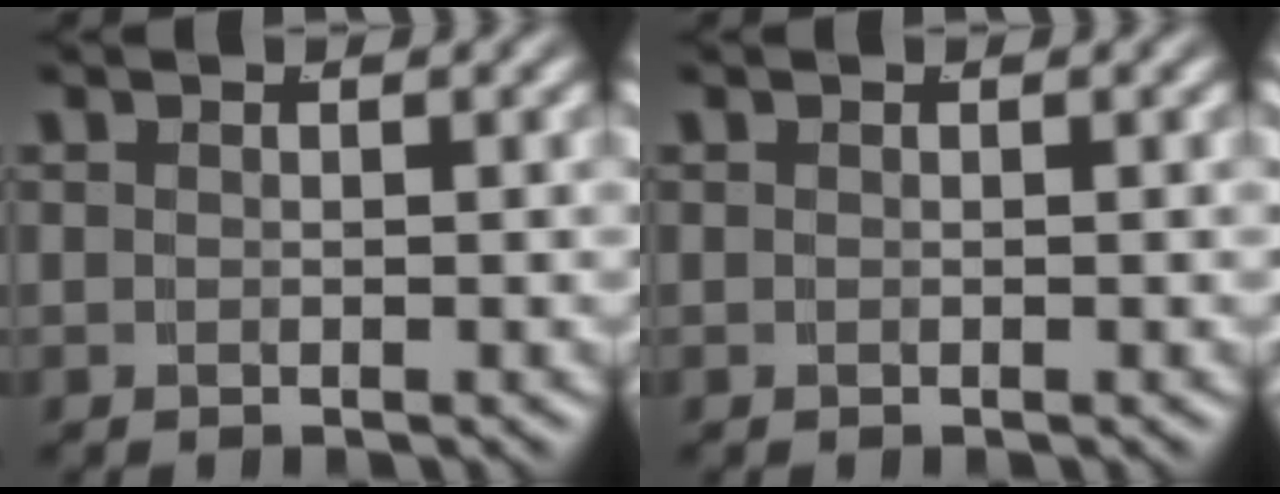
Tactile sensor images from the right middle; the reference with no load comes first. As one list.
[{"total": 0.0}]